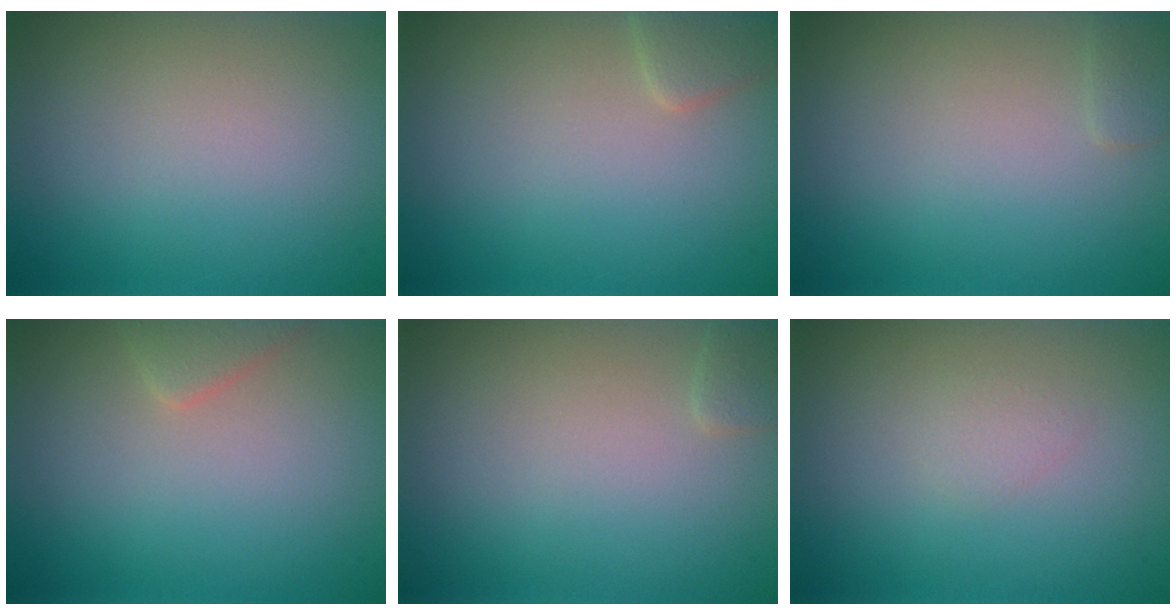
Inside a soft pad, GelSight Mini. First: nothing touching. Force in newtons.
{"total": 1.6, "press": 1.6, "slide": 0.1}
{"total": 0.8, "press": 0.8, "slide": 0.1}
{"total": 1.5, "press": 1.5, "slide": 0.1}
{"total": 0.8, "press": 0.8, "slide": 0.0}
{"total": 0.7, "press": 0.7, "slide": 0.0}